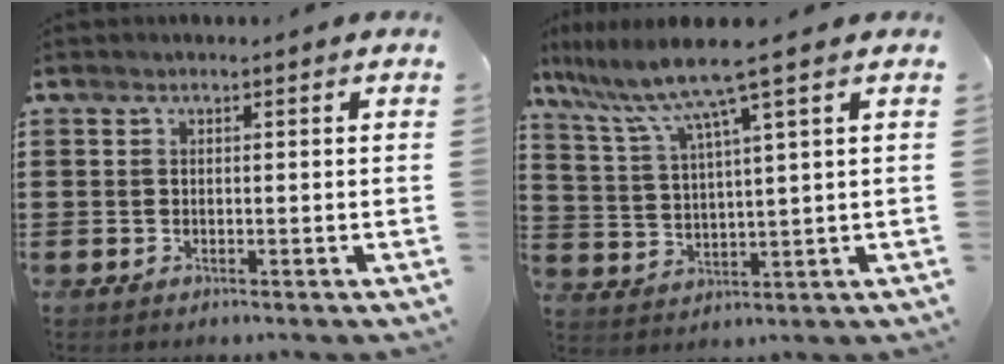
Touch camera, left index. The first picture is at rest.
{"total": 8.0, "force": [5.5, -0.6, 5.8], "torque": [-0.137, -0.032, 0.088]}